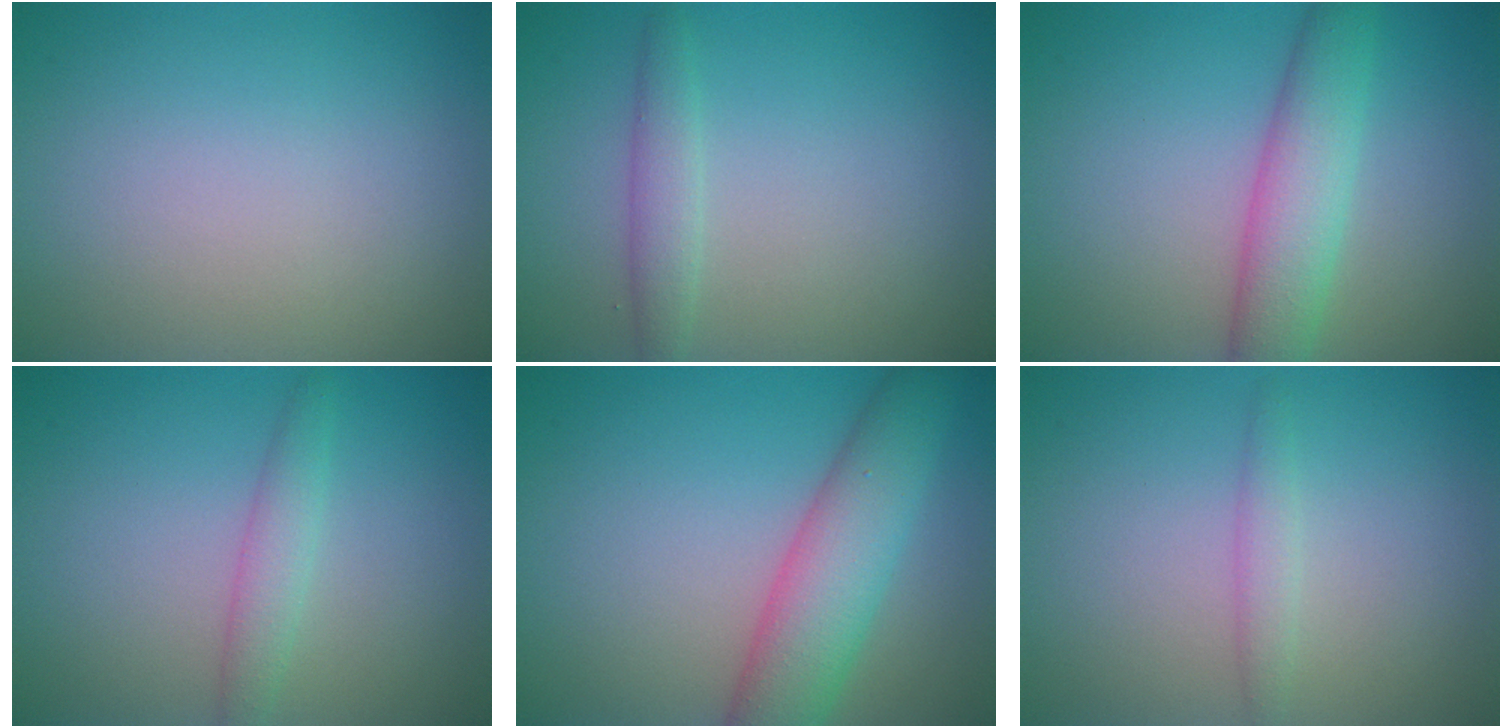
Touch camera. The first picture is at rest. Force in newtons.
{"total": 1.9, "press": 1.9, "slide": 0.0}
{"total": 4.7, "press": 4.7, "slide": 0.1}
{"total": 2.0, "press": 2.0, "slide": 0.0}
{"total": 6.2, "press": 6.2, "slide": 0.3}
{"total": 1.4, "press": 1.4, "slide": 0.0}